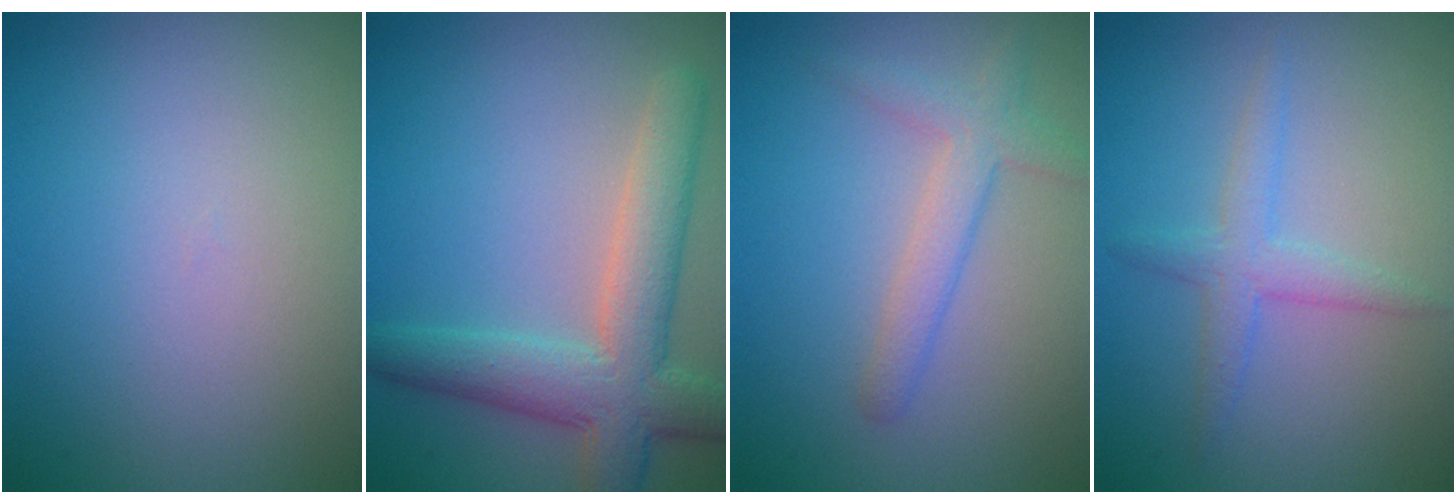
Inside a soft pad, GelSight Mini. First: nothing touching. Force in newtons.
{"total": 5.8, "press": 5.8, "slide": 0.3}
{"total": 2.7, "press": 2.6, "slide": 0.1}
{"total": 2.2, "press": 2.2, "slide": 0.2}